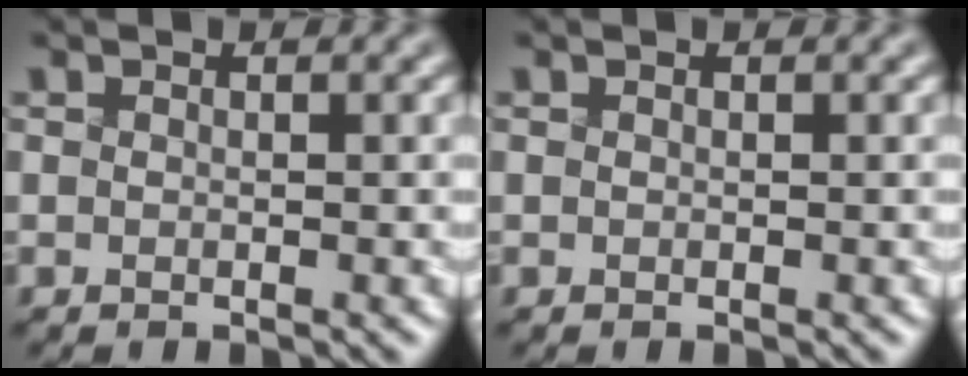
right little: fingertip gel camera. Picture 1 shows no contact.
{"total": 0.0}